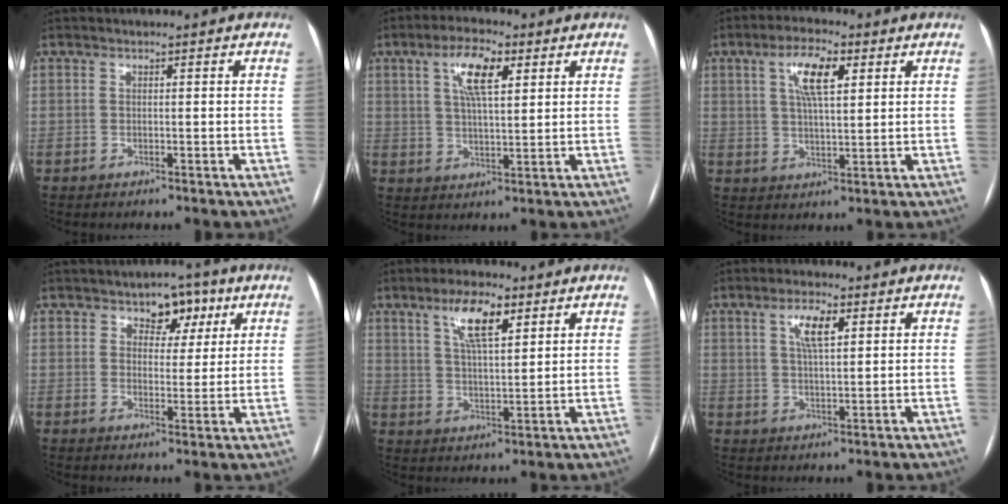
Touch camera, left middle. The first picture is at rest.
{"total": 7.9, "force": [3.4, 2.3, 6.7], "torque": [-0.127, 0.013, 0.061]}
{"total": 7.7, "force": [3.1, 2.2, 6.7], "torque": [-0.127, 0.012, 0.056]}
{"total": 5.7, "force": [3.2, 3.5, 3.2], "torque": [-0.036, 0.015, 0.046]}
{"total": 7.8, "force": [4.3, 2.0, 6.2], "torque": [-0.119, 0.008, 0.078]}
{"total": 5.1, "force": [2.1, 1.2, 4.4], "torque": [-0.087, 0.007, 0.040]}